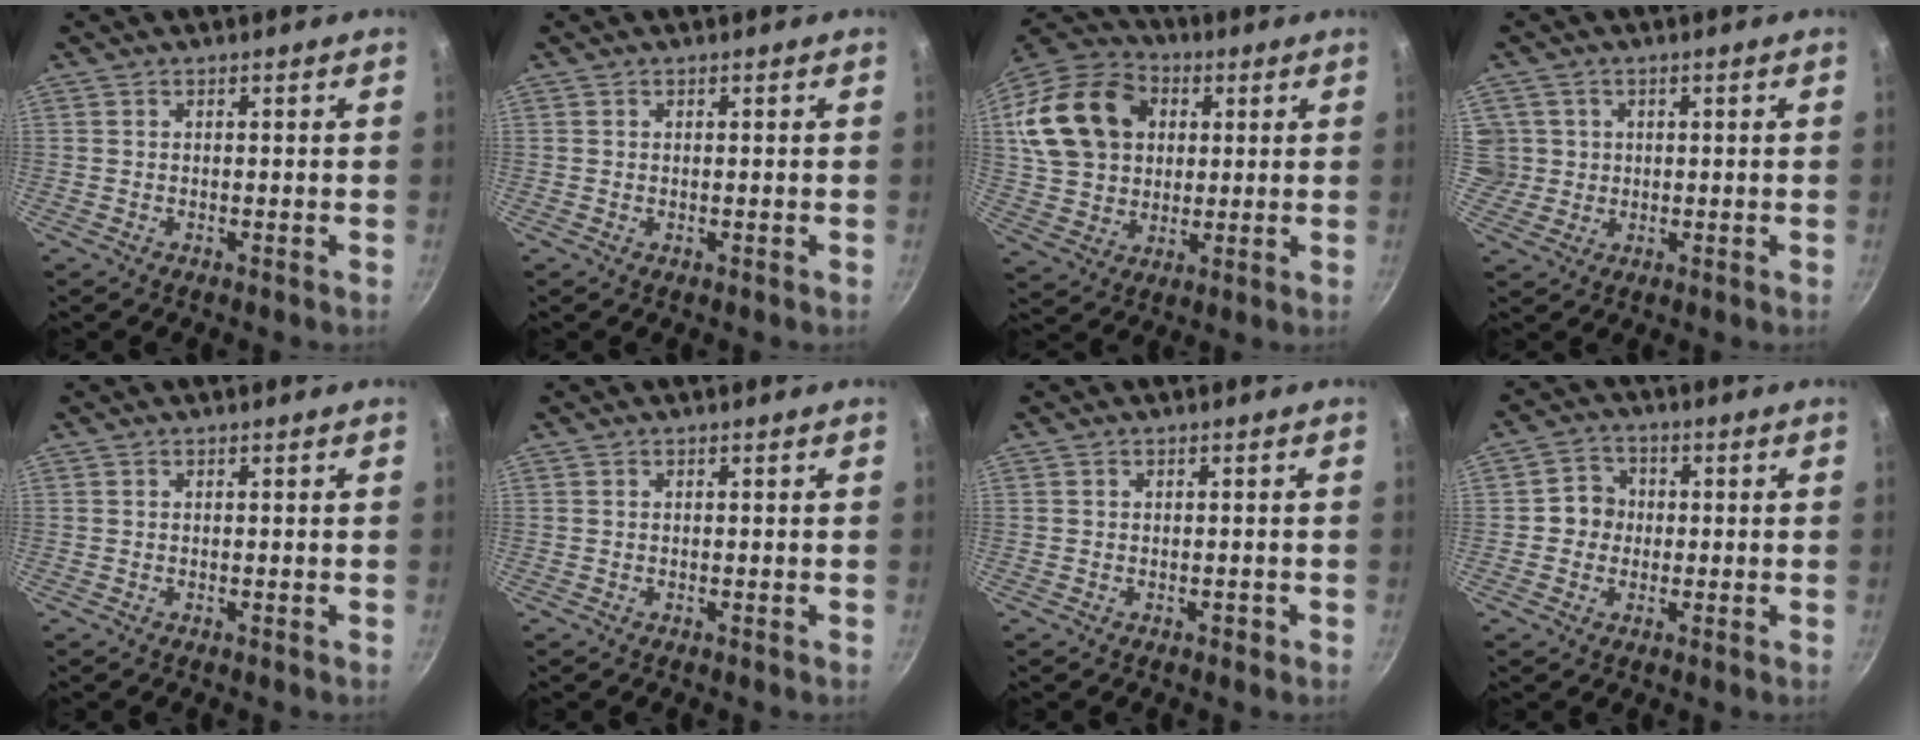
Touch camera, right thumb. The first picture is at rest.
{"total": 0.0}
{"total": 21.1, "force": [5.1, 16.1, 12.6], "torque": [-0.225, 0.022, 0.092]}
{"total": 4.8, "force": [1.0, 4.7, 0.7], "torque": [0.016, 0.006, 0.020]}
{"total": 0.0}
{"total": 0.0}
{"total": 0.9, "force": [-0.4, 0.6, 0.4], "torque": [0.001, 0.008, -0.003]}
{"total": 5.0, "force": [-0.2, 4.7, 1.6], "torque": [0.008, 0.010, -0.014]}